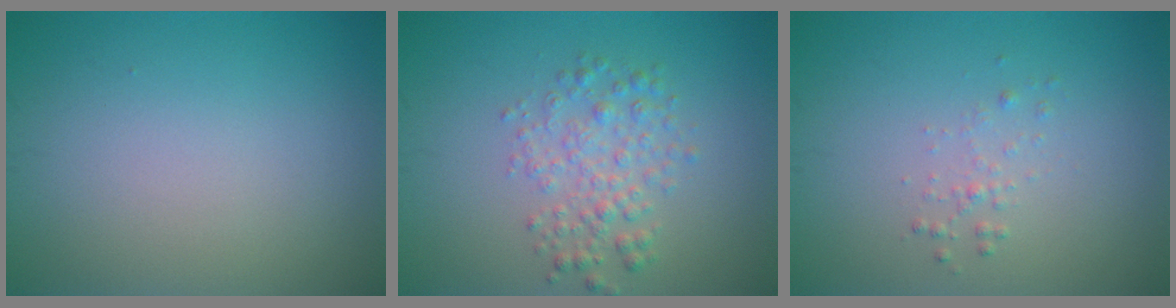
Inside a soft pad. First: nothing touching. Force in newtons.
{"total": 2.8, "press": 2.8, "slide": 0.0}
{"total": 0.9, "press": 0.9, "slide": 0.0}